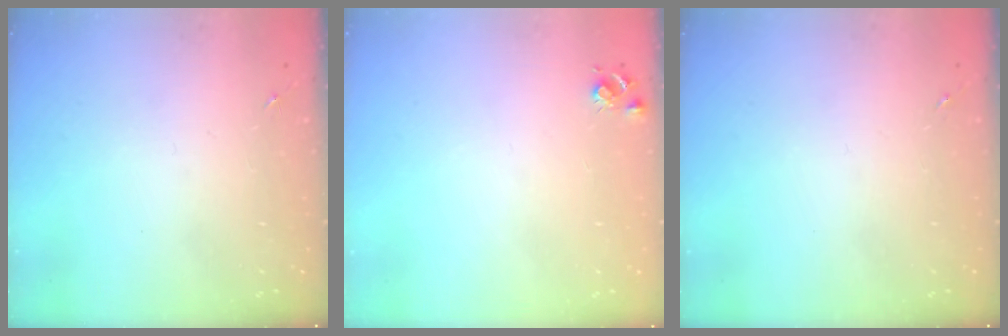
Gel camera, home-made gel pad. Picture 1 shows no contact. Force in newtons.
{"total": 5.3, "press": 5.3, "slide": 0.6}
{"total": 0.0}